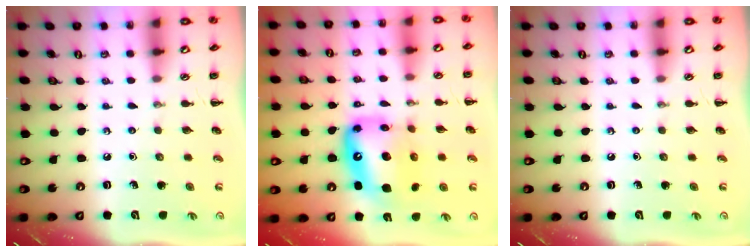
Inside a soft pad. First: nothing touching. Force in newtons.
{"total": 14.9, "press": 14.4, "slide": 3.8}
{"total": 0.0}